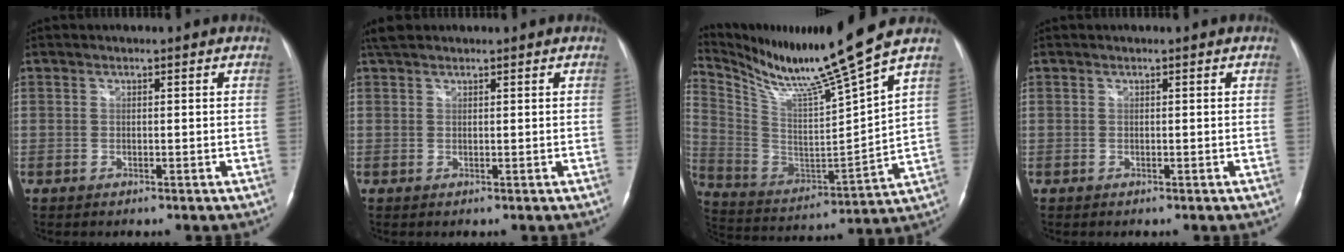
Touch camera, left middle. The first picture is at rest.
{"total": 2.4, "force": [2.0, 1.0, 0.9], "torque": [-0.020, 0.020, 0.036]}
{"total": 17.3, "force": [14.3, -2.5, 9.4], "torque": [-0.184, -0.043, 0.258]}
{"total": 0.0}